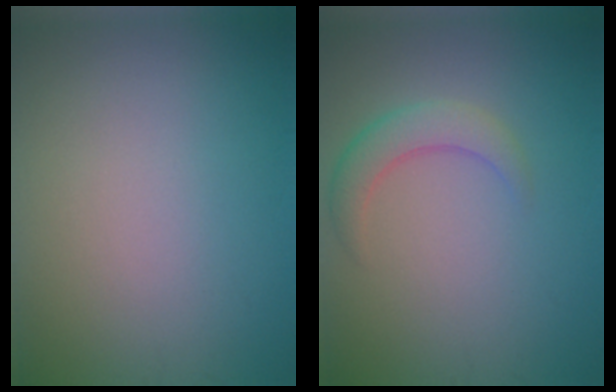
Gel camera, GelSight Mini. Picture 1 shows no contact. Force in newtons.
{"total": 2.8, "press": 2.8, "slide": 0.1}